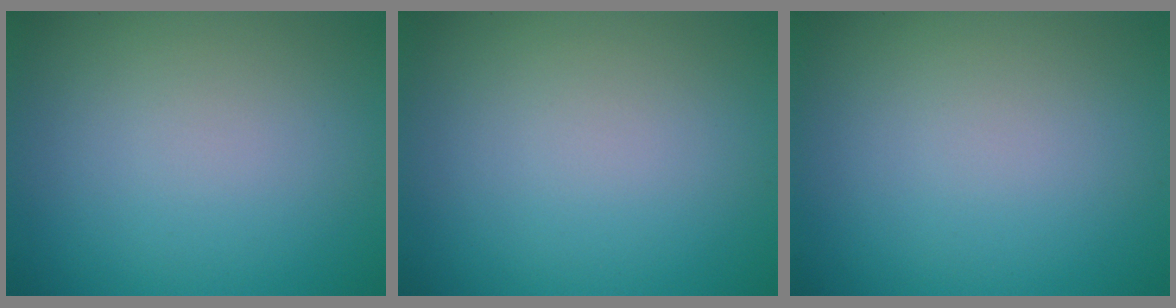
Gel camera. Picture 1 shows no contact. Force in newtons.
{"total": 0.0}
{"total": 0.0}